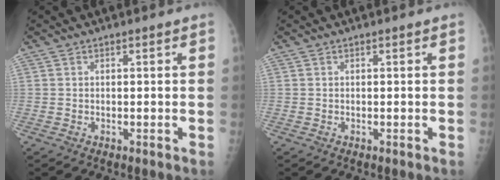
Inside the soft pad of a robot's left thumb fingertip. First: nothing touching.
{"total": 0.0}